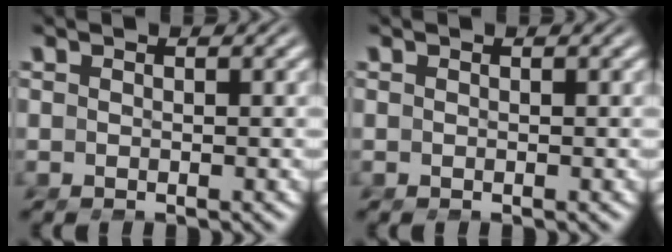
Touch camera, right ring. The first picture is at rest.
{"total": 0.0}